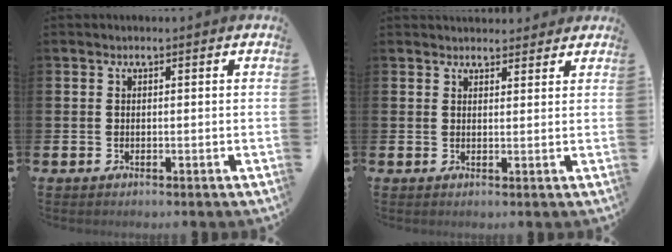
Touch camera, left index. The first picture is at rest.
{"total": 2.5, "force": [2.4, 0.9, -0.1], "torque": [0.007, -0.011, 0.042]}